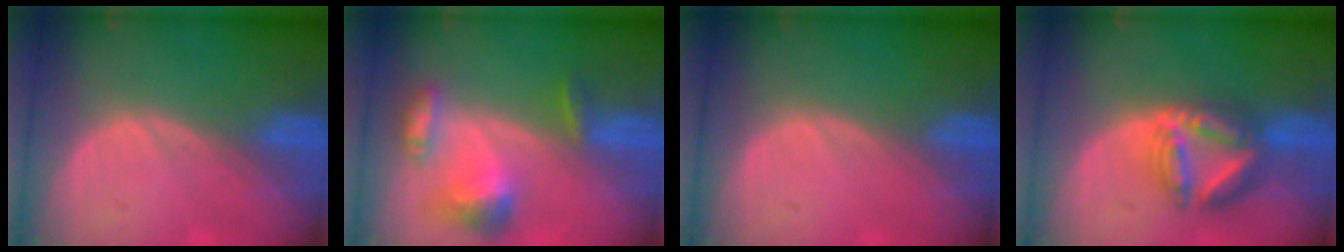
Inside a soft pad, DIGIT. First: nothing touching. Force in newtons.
{"total": 7.0, "press": 6.5, "slide": 2.6}
{"total": 0.0}
{"total": 7.3, "press": 7.3, "slide": 0.6}